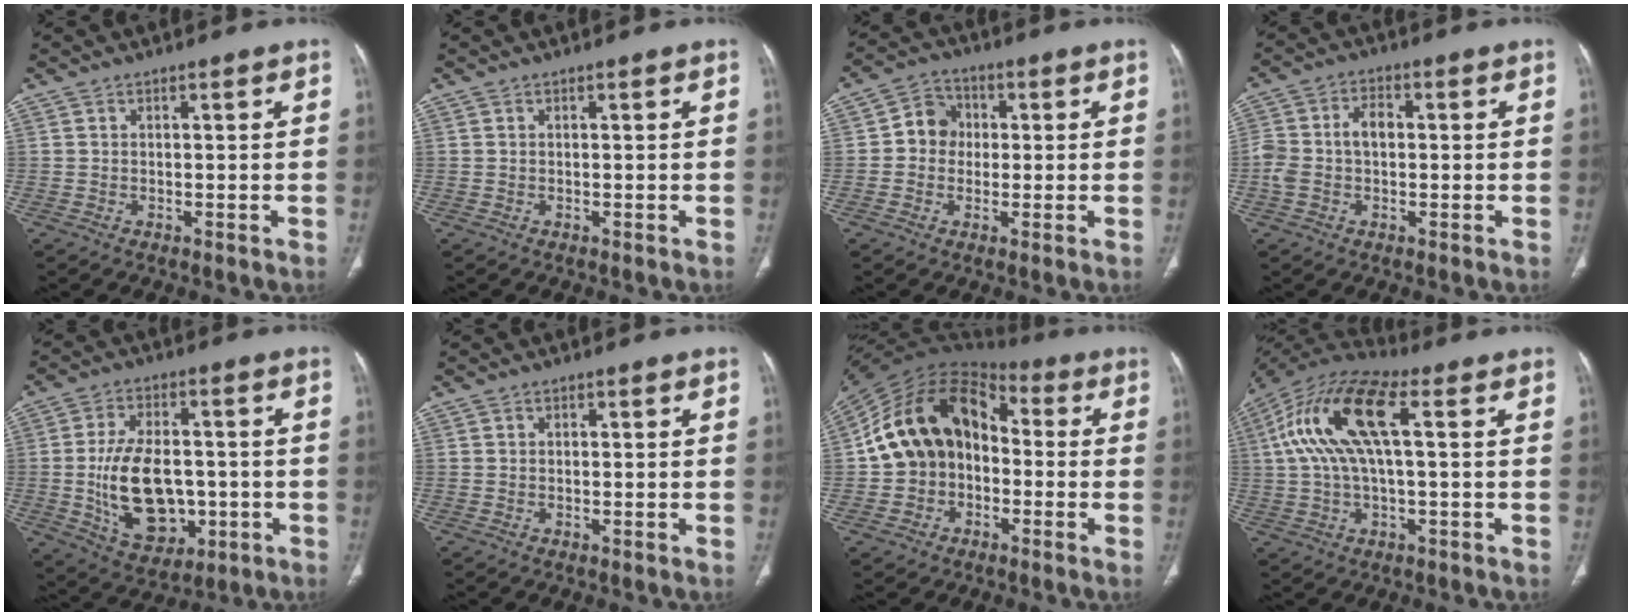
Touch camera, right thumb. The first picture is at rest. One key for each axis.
{"total": 0.0}
{"total": 6.3, "fx": 0.2, "fy": 5.7, "fz": 2.6, "tx": -0.016, "ty": 0.014, "tz": -0.009}
{"total": 9.3, "fx": -0.3, "fy": 6.1, "fz": 7.1, "tx": -0.153, "ty": 0.031, "tz": -0.010}
{"total": 14.5, "fx": -2.2, "fy": 9.4, "fz": 10.9, "tx": -0.157, "ty": 0.007, "tz": -0.017}
{"total": 0.5, "fx": 0.1, "fy": 0.4, "fz": 0.3, "tx": -0.002, "ty": 0.001, "tz": -0.001}
{"total": 16.5, "fx": -0.8, "fy": 12.9, "fz": 10.4, "tx": -0.160, "ty": 0.047, "tz": -0.025}
{"total": 16.8, "fx": 3.4, "fy": 6.6, "fz": 15.1, "tx": -0.316, "ty": 0.044, "tz": 0.058}